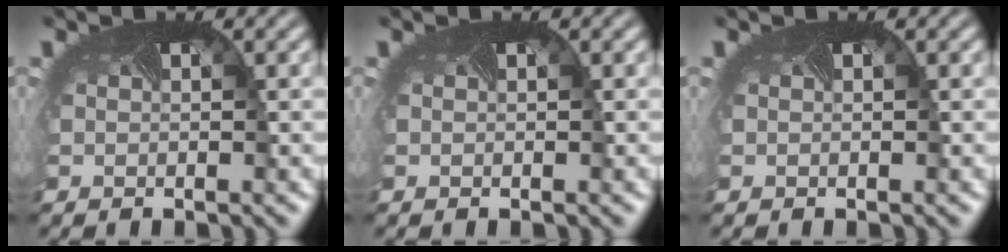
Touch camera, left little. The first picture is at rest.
{"total": 0.0}
{"total": 0.0}